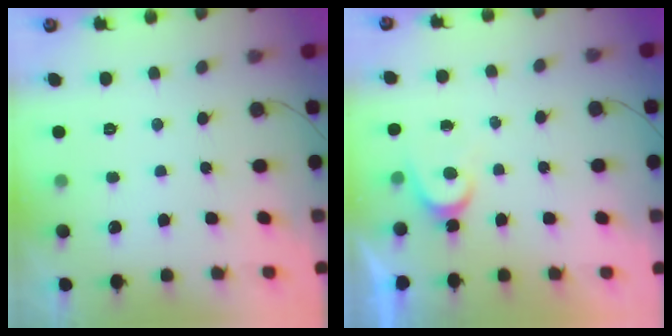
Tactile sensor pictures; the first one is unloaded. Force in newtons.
{"total": 4.4, "press": 4.3, "slide": 0.4}